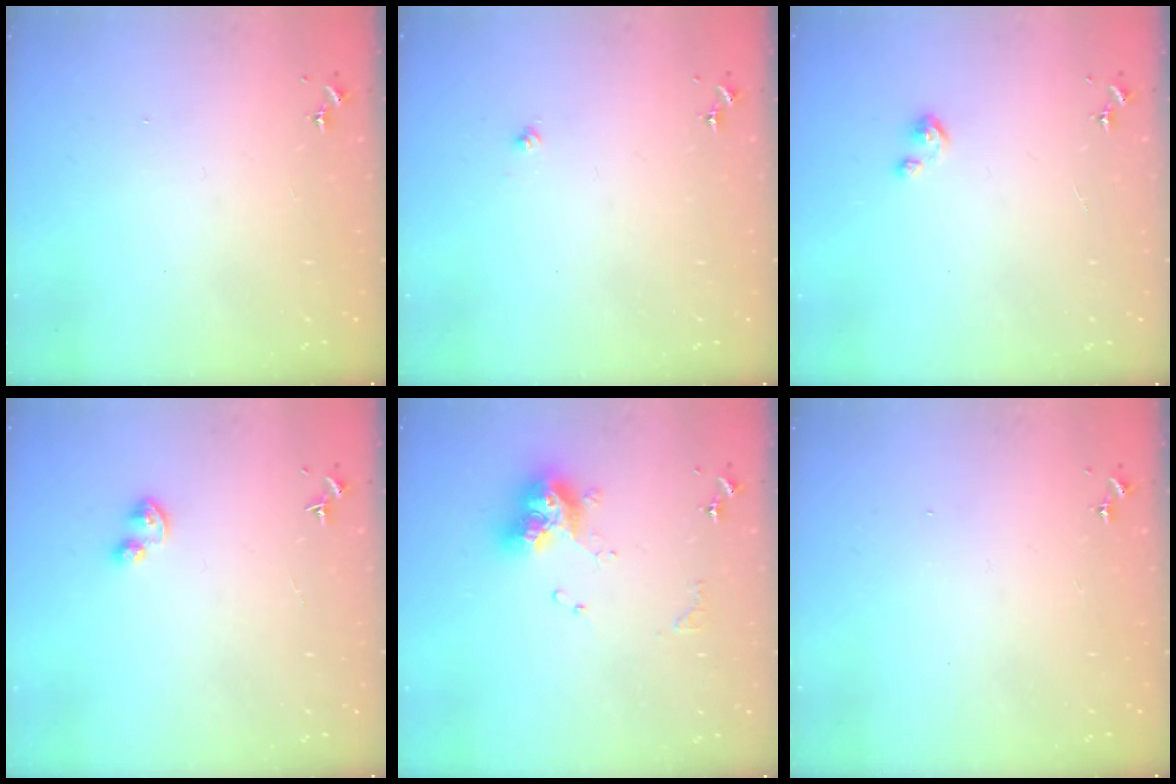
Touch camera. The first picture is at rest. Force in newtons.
{"total": 2.1, "press": 2.1, "slide": 0.3}
{"total": 3.3, "press": 3.3, "slide": 0.3}
{"total": 4.8, "press": 4.8, "slide": 0.5}
{"total": 13.4, "press": 13.3, "slide": 1.4}
{"total": 0.0}